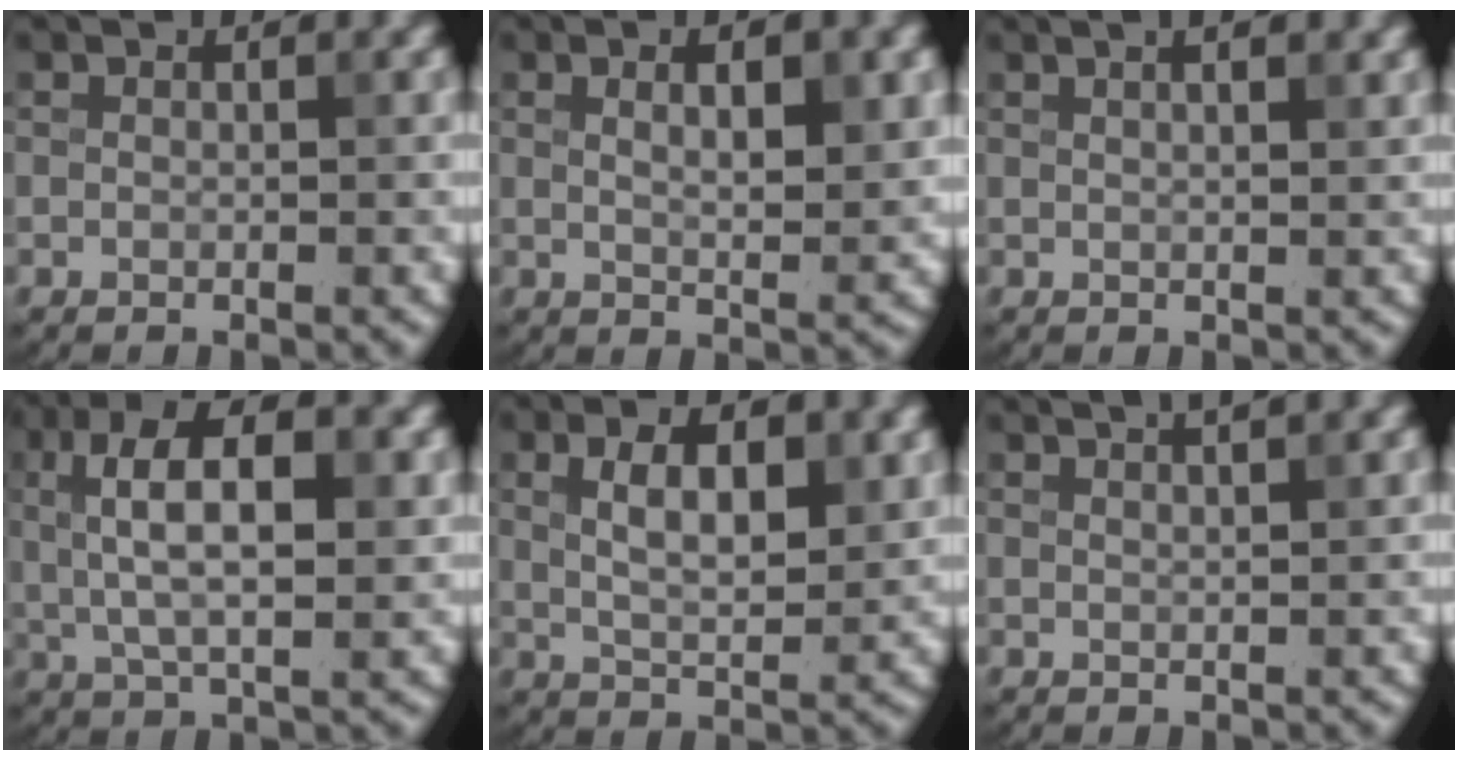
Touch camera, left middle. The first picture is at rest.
{"total": 4.0, "force": [1.5, 1.2, 3.6], "torque": [-0.057, 0.000, 0.026]}
{"total": 5.5, "force": [3.0, 2.6, 3.8], "torque": [-0.010, 0.047, 0.003]}
{"total": 7.5, "force": [1.4, 3.1, 6.7], "torque": [-0.124, 0.011, 0.020]}
{"total": 5.0, "force": [1.5, 2.2, 4.2], "torque": [-0.079, 0.002, 0.028]}
{"total": 4.8, "force": [3.1, 1.9, 3.0], "torque": [-0.009, 0.035, 0.010]}